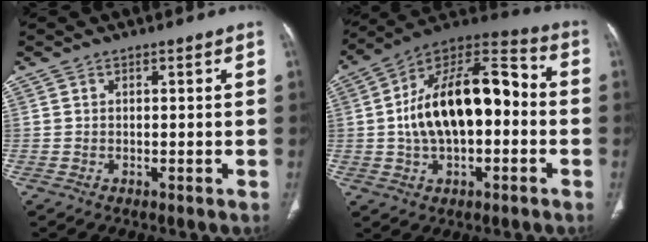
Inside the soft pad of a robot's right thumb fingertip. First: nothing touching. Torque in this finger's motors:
{"motor_torque": [2.53, 2.48, 1.57, -0.77, 0.21]}